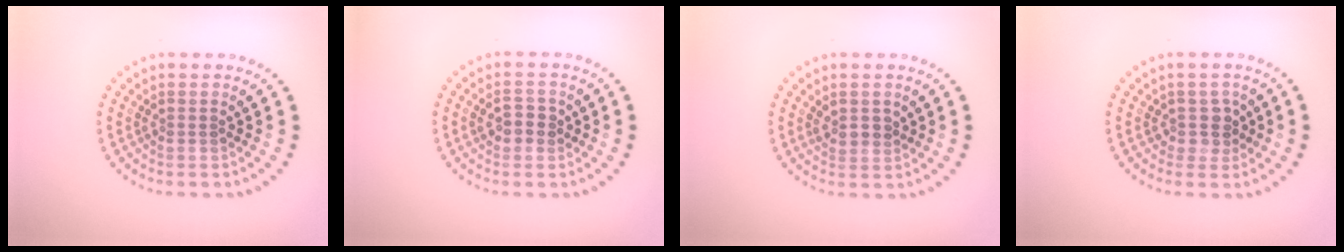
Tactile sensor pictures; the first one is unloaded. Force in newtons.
{"total": 2.2, "press": 2.2, "slide": 0.3}
{"total": 1.8, "press": 1.7, "slide": 0.7}
{"total": 2.1, "press": 1.8, "slide": 1.1}